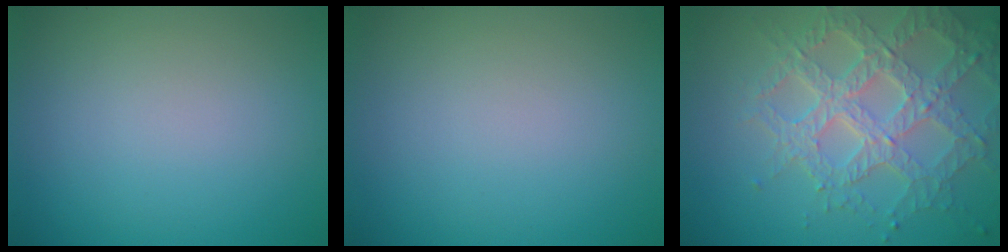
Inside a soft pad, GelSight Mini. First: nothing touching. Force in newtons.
{"total": 0.0}
{"total": 7.0, "press": 5.2, "slide": 4.7}